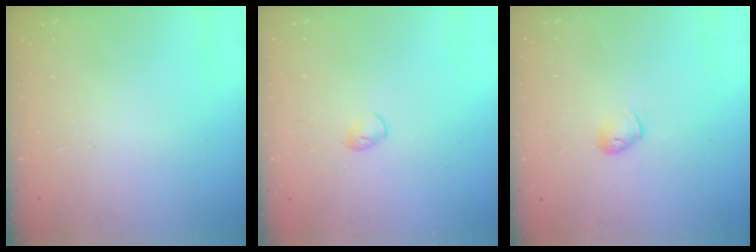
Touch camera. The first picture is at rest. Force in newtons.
{"total": 2.9, "press": 2.9, "slide": 0.7}
{"total": 5.5, "press": 5.4, "slide": 1.1}